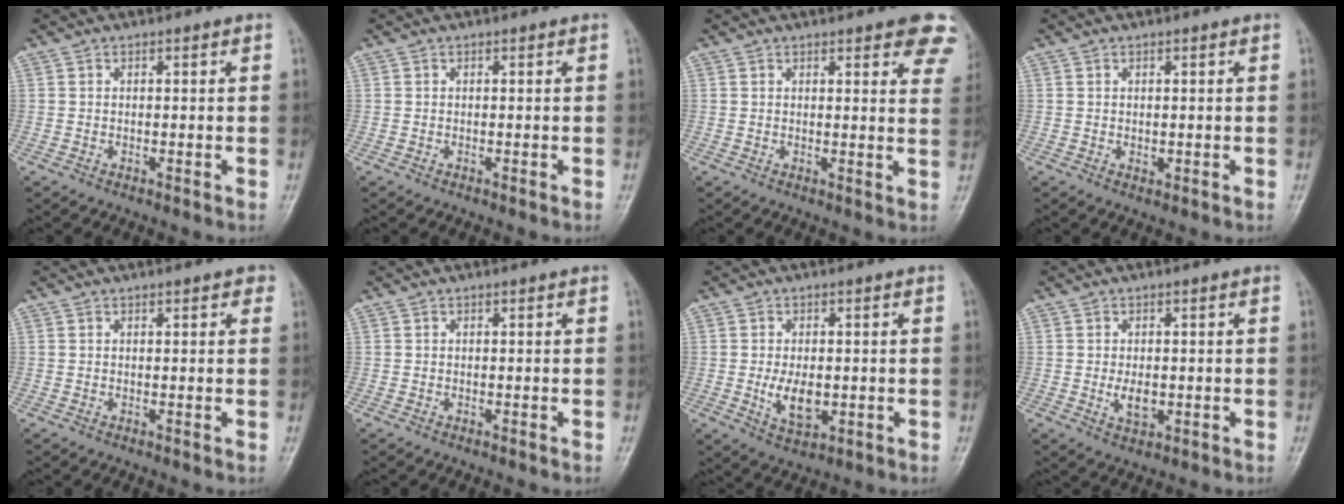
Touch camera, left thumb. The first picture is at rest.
{"total": 0.0}
{"total": 10.4, "force": [6.8, 3.2, 7.3], "torque": [-0.053, -0.024, 0.065]}
{"total": 1.0, "force": [0.1, 0.6, 0.8], "torque": [-0.008, -0.002, 0.005]}
{"total": 2.1, "force": [1.2, 0.9, 1.5], "torque": [-0.011, -0.001, 0.011]}
{"total": 0.0}
{"total": 6.4, "force": [-0.7, 3.6, 5.2], "torque": [-0.083, -0.009, -0.004]}
{"total": 3.7, "force": [-0.3, 2.2, 3.0], "torque": [-0.046, -0.005, -0.002]}